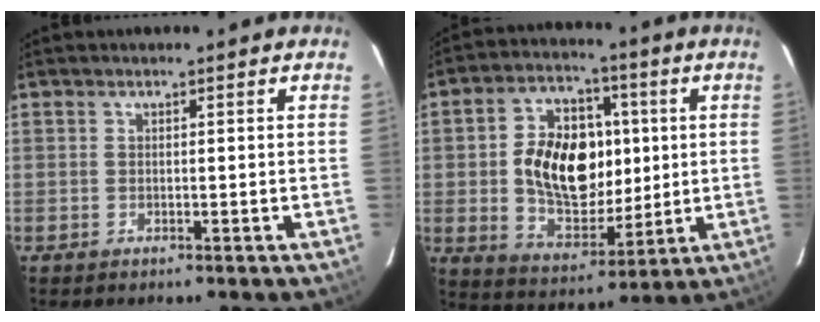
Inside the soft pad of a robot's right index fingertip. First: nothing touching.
{"total": 16.0, "force": [1.2, 10.5, 12.0], "torque": [-0.222, 0.021, 0.034]}